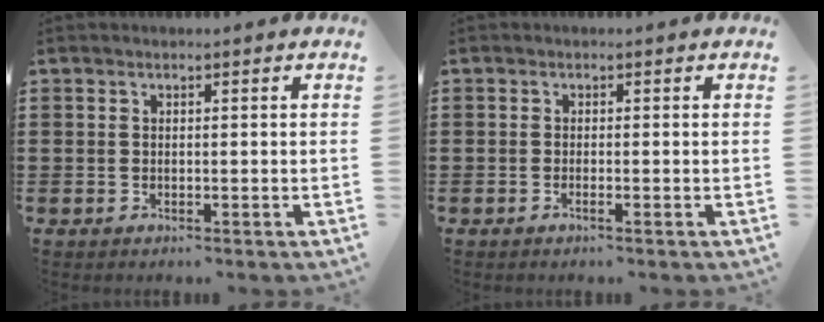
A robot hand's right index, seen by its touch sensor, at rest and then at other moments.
{"total": 0.7, "force": [-0.4, -0.2, 0.6], "torque": [-0.011, -0.004, -0.008]}